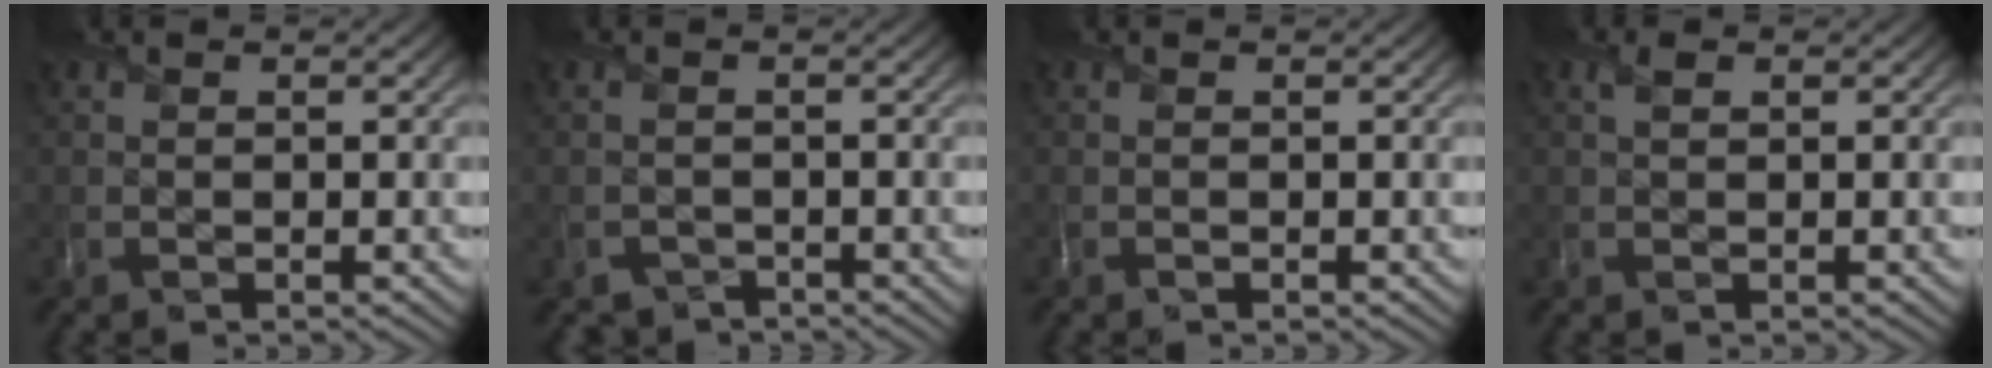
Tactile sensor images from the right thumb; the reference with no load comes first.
{"total": 2.0, "force": [-1.8, 1.0, -0.2], "torque": [0.009, -0.006, -0.034]}
{"total": 0.0}
{"total": 0.9, "force": [0.5, 0.4, 0.7], "torque": [-0.017, 0.001, 0.009]}